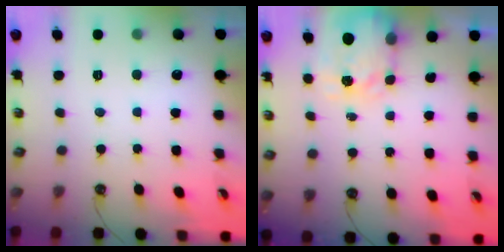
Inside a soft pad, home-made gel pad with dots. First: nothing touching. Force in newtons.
{"total": 3.7, "press": 3.7, "slide": 0.5}